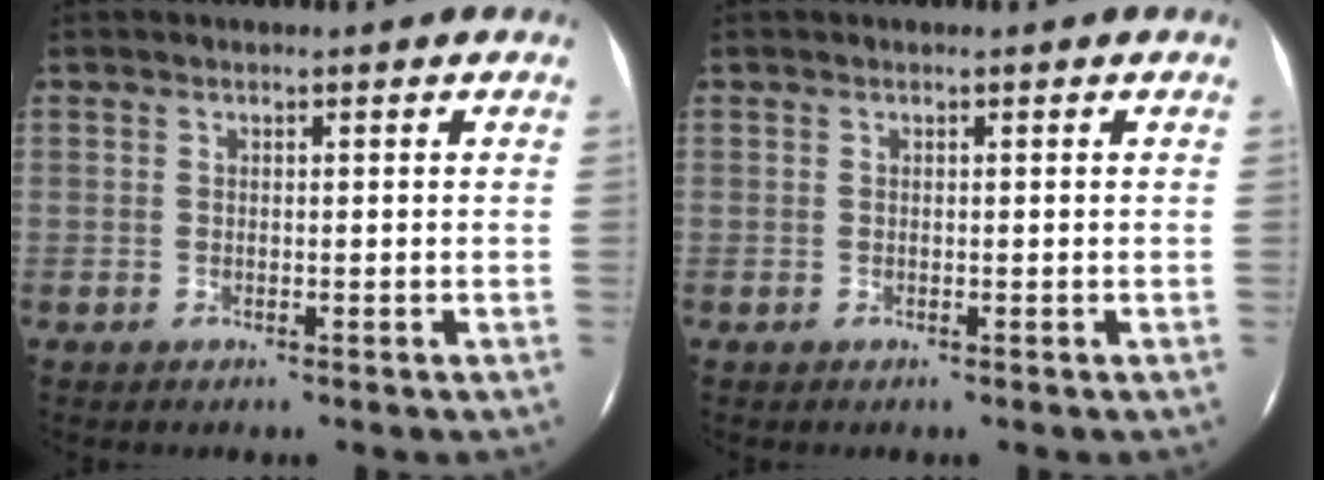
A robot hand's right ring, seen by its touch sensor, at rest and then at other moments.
{"total": 0.0}